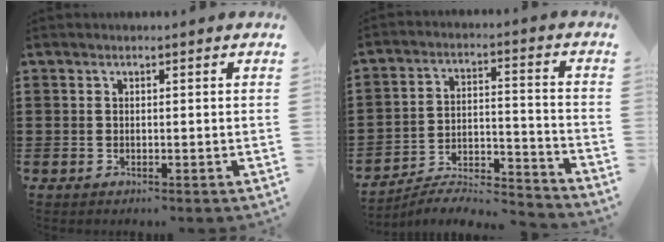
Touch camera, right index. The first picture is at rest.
{"total": 5.7, "force": [-5.4, 0.7, 1.7], "torque": [-0.032, -0.003, -0.108]}